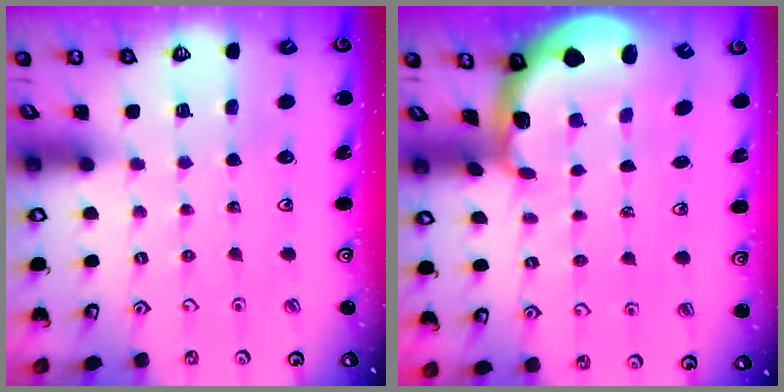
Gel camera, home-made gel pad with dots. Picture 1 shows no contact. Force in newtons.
{"total": 1.7, "press": 1.6, "slide": 0.4}